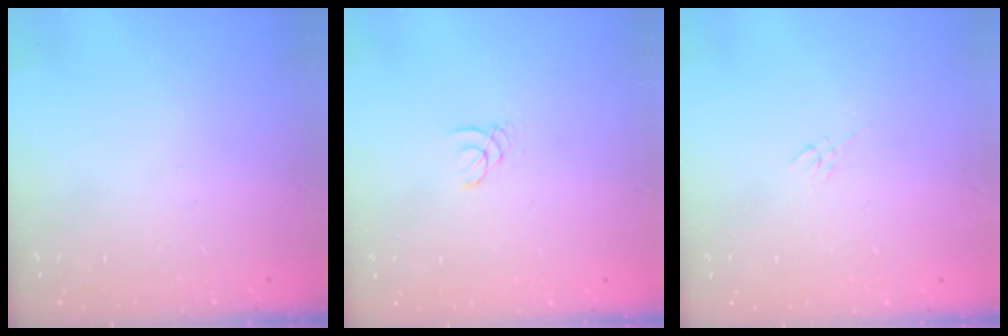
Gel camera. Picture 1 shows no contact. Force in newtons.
{"total": 1.0, "press": 1.0, "slide": 0.1}
{"total": 2.7, "press": 2.5, "slide": 0.9}